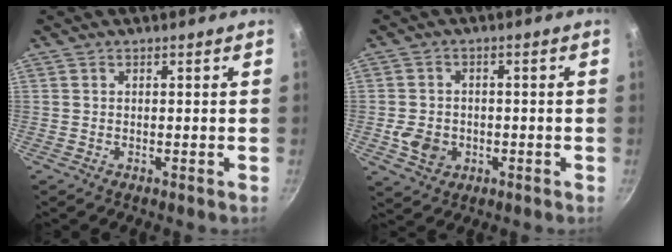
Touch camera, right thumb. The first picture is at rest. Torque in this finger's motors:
{"motor_torque": [0.65, 0.57, -0.20, 0.03, 0.02]}